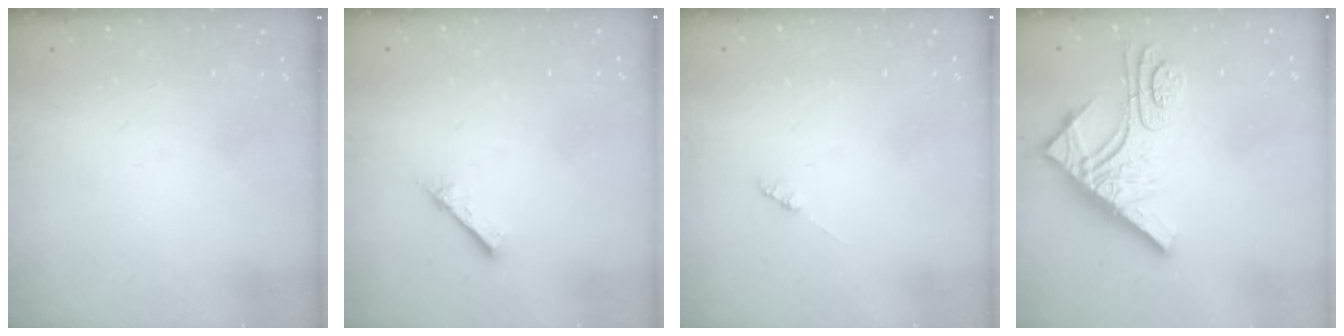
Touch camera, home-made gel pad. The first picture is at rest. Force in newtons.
{"total": 2.1, "press": 2.1, "slide": 0.2}
{"total": 1.4, "press": 1.4, "slide": 0.2}
{"total": 13.7, "press": 13.6, "slide": 1.2}